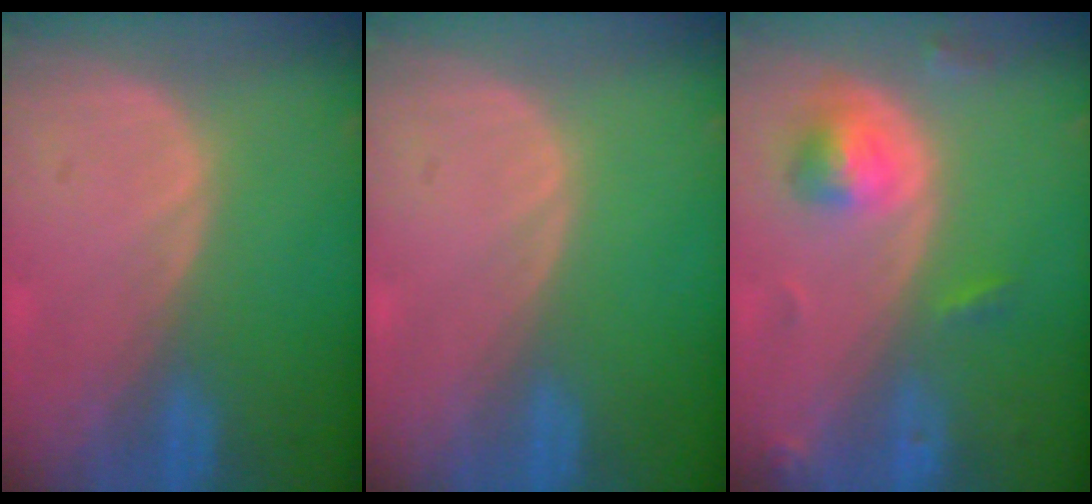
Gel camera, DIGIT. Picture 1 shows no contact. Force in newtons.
{"total": 0.0}
{"total": 4.8, "press": 4.6, "slide": 1.1}